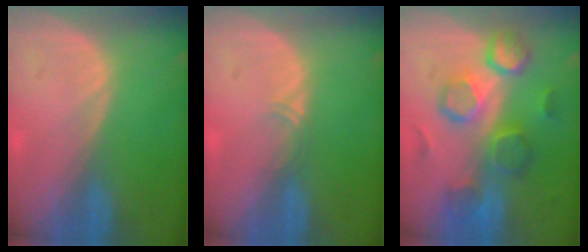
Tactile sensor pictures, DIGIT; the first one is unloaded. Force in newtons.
{"total": 1.1, "press": 1.0, "slide": 0.6}
{"total": 9.9, "press": 9.4, "slide": 3.1}